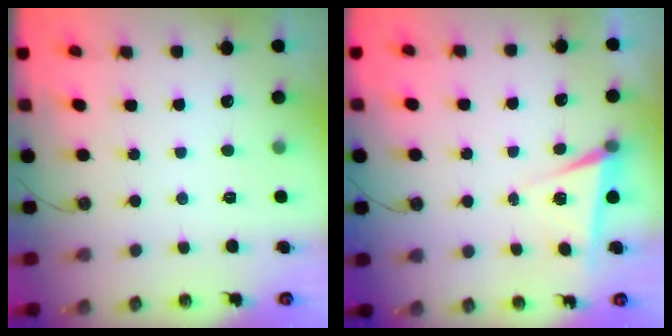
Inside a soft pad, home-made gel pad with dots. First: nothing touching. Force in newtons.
{"total": 4.5, "press": 4.0, "slide": 2.1}